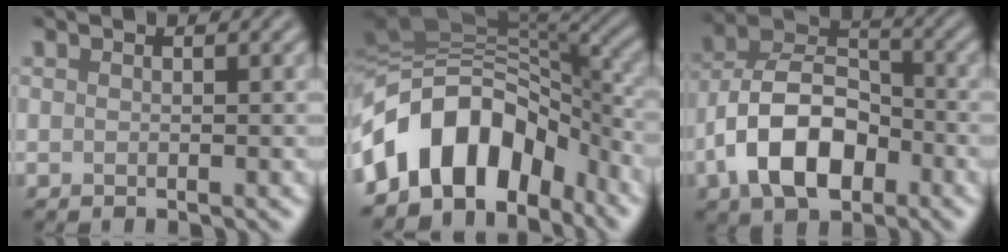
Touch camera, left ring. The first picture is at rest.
{"total": 11.9, "force": [-4.8, 7.8, 7.5], "torque": [-0.119, 0.027, -0.102]}
{"total": 8.9, "force": [-3.4, 5.4, 6.3], "torque": [-0.117, 0.009, -0.072]}